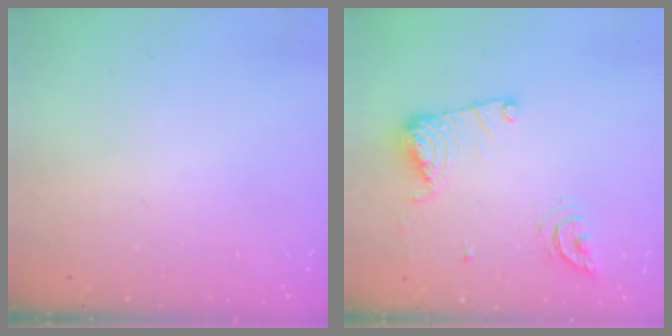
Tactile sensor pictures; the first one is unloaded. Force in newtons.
{"total": 12.2, "press": 12.2, "slide": 1.2}